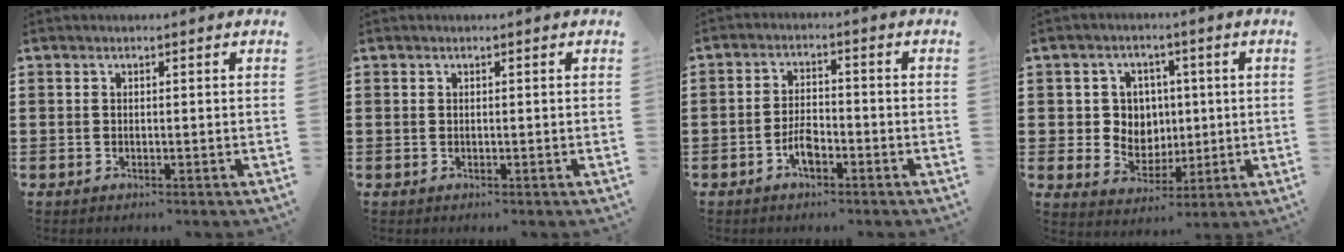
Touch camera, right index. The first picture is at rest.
{"total": 0.0}
{"total": 3.9, "force": [-2.1, 1.8, 2.8], "torque": [-0.064, 0.002, -0.043]}
{"total": 5.7, "force": [1.1, 5.4, 1.5], "torque": [-0.048, 0.017, 0.017]}